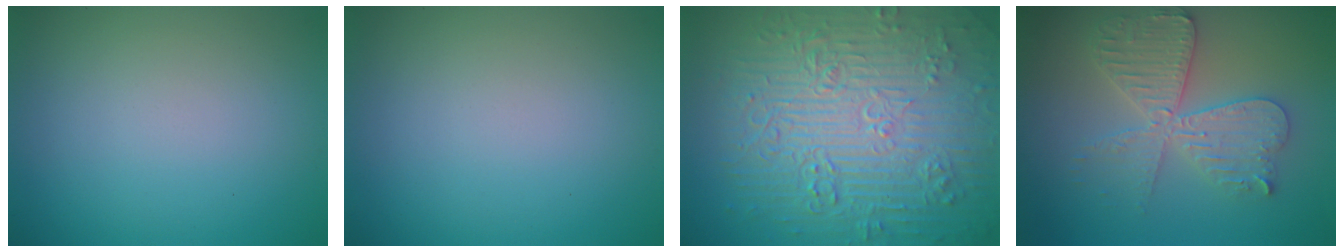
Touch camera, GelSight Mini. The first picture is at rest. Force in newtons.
{"total": 0.0}
{"total": 12.0, "press": 7.9, "slide": 9.0}
{"total": 5.7, "press": 5.7, "slide": 0.8}